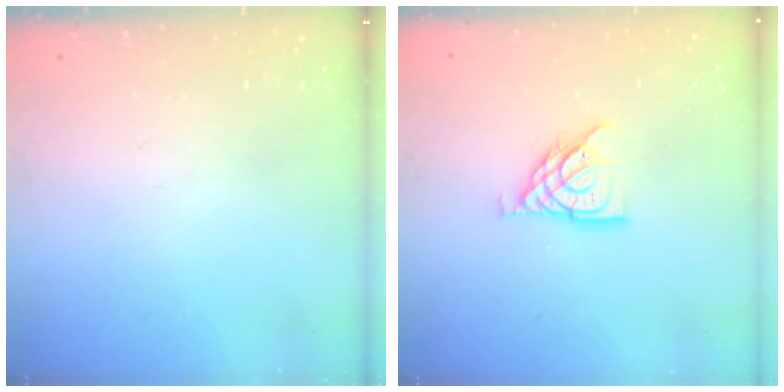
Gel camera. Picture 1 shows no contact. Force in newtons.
{"total": 9.6, "press": 9.6, "slide": 0.4}